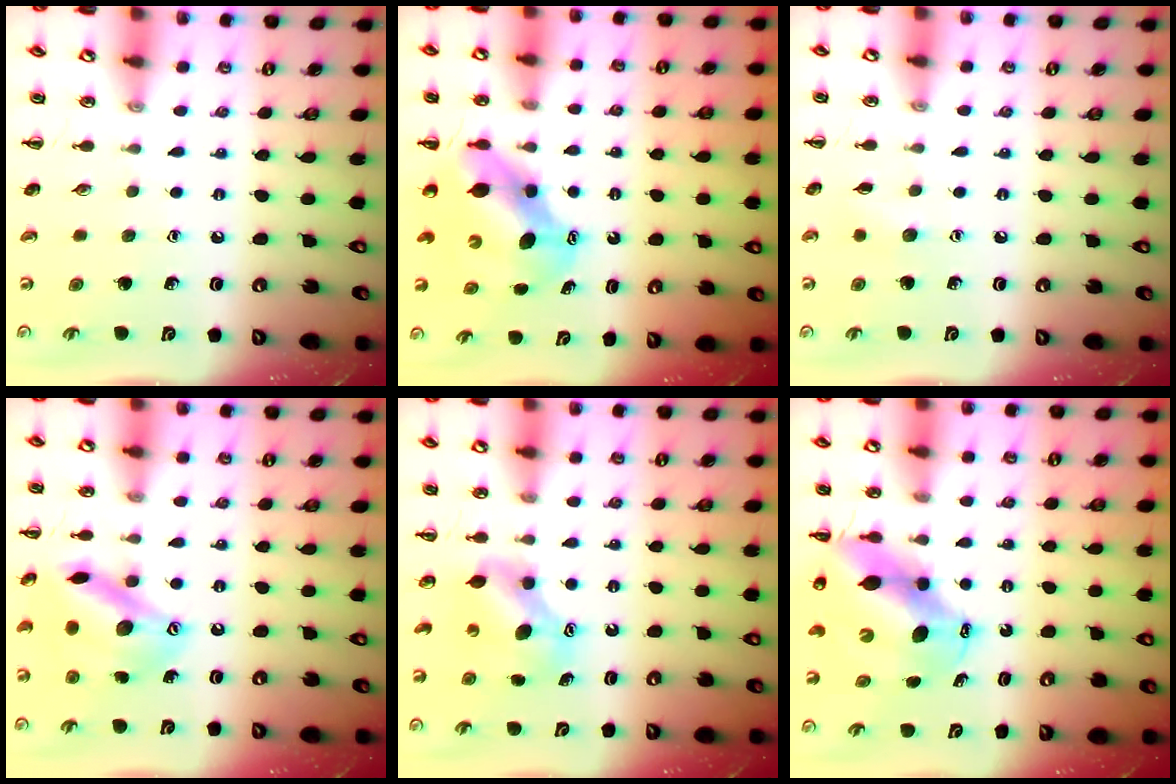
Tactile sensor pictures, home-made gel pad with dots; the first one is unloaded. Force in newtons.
{"total": 6.4, "press": 6.2, "slide": 1.6}
{"total": 4.1, "press": 3.9, "slide": 1.1}
{"total": 15.6, "press": 15.6, "slide": 0.8}
{"total": 7.7, "press": 7.7, "slide": 0.6}
{"total": 10.6, "press": 10.2, "slide": 3.0}